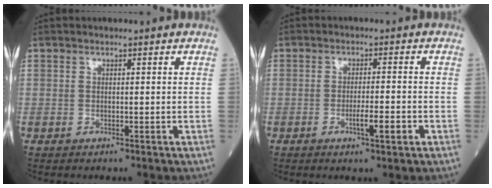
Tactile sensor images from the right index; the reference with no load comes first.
{"total": 2.9, "force": [-1.3, 0.2, 2.6], "torque": [-0.043, -0.001, -0.020]}